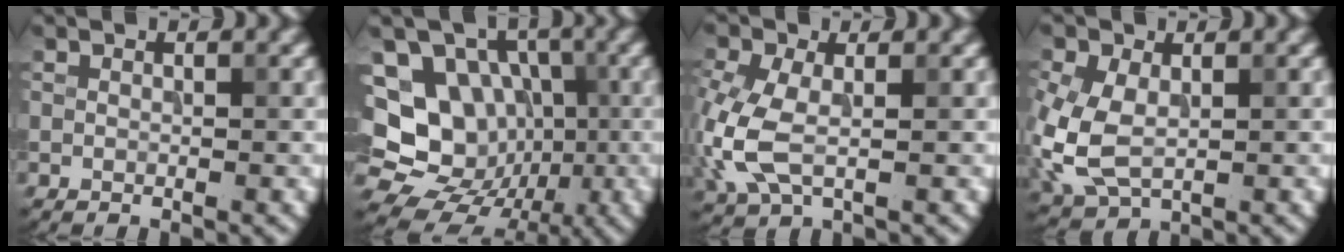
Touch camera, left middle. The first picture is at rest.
{"total": 15.8, "force": [0.0, 14.1, 7.3], "torque": [-0.162, 0.030, 0.002]}
{"total": 5.7, "force": [-0.8, 3.3, 4.5], "torque": [-0.130, -0.003, -0.018]}
{"total": 6.5, "force": [-0.8, 4.4, 4.7], "torque": [-0.131, -0.012, -0.008]}